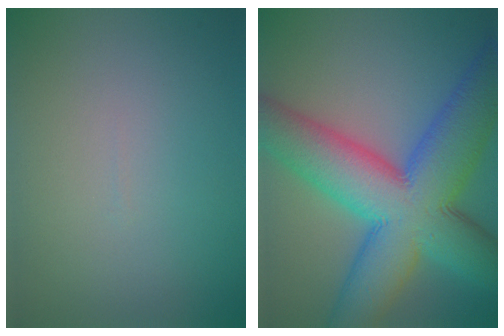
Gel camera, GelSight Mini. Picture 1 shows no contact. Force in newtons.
{"total": 13.8, "press": 13.8, "slide": 0.3}